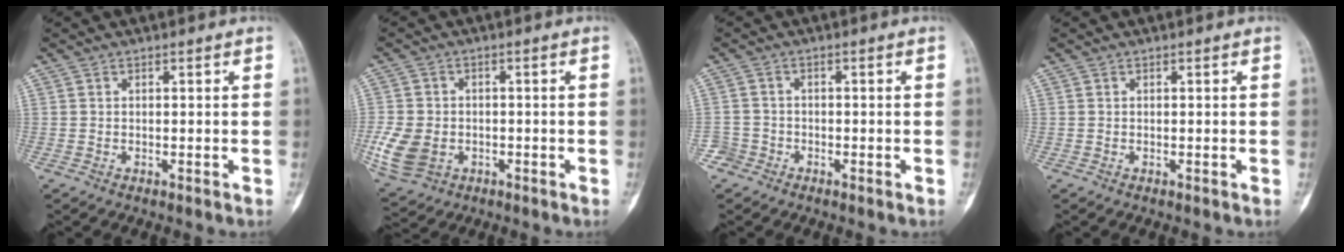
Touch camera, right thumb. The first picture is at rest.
{"total": 8.9, "force": [-2.2, 6.8, 5.3], "torque": [-0.104, 0.005, -0.033]}
{"total": 2.7, "force": [-1.6, 2.1, -0.5], "torque": [0.020, 0.012, -0.037]}
{"total": 0.0}